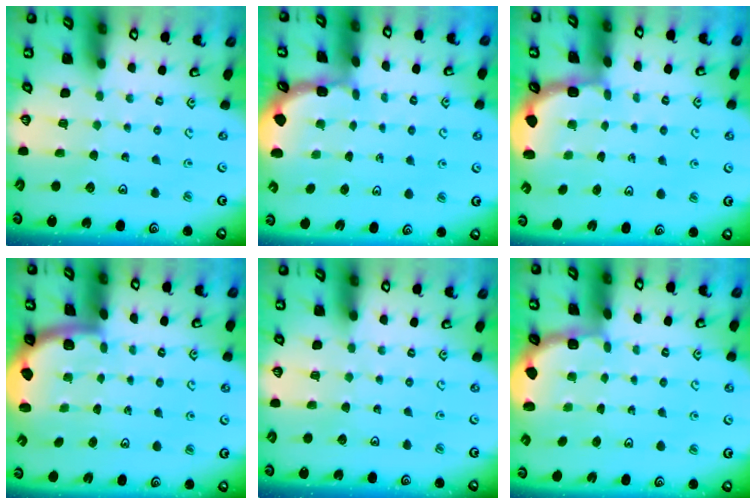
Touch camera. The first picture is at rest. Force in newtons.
{"total": 1.6, "press": 1.5, "slide": 0.2}
{"total": 2.5, "press": 1.9, "slide": 1.6}
{"total": 2.0, "press": 2.0, "slide": 0.5}
{"total": 0.0}
{"total": 1.9, "press": 1.8, "slide": 0.7}